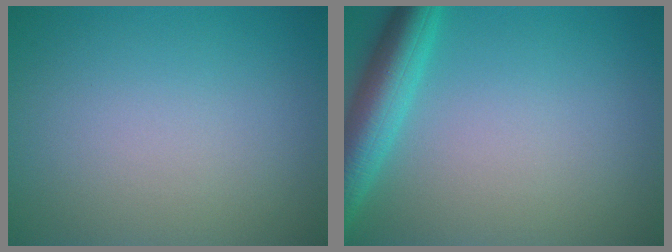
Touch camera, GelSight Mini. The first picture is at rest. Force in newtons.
{"total": 5.1, "press": 5.1, "slide": 0.3}